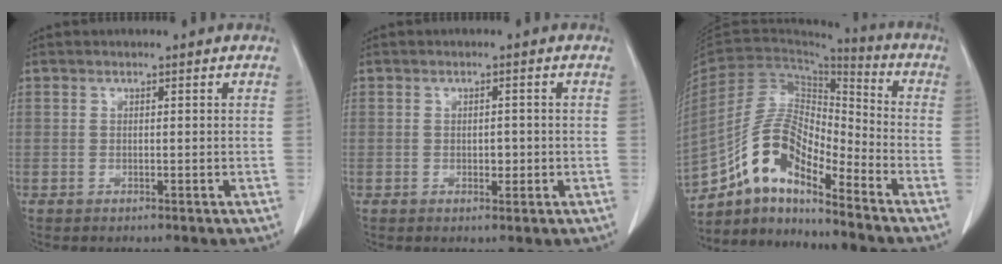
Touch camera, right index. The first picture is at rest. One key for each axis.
{"total": 1.8, "fx": -0.3, "fy": 1.1, "fz": 1.4, "tx": -0.019, "ty": 0.002, "tz": 0.001}
{"total": 12.8, "fx": -9.3, "fy": 3.5, "fz": 8.1, "tx": -0.157, "ty": 0.030, "tz": -0.171}